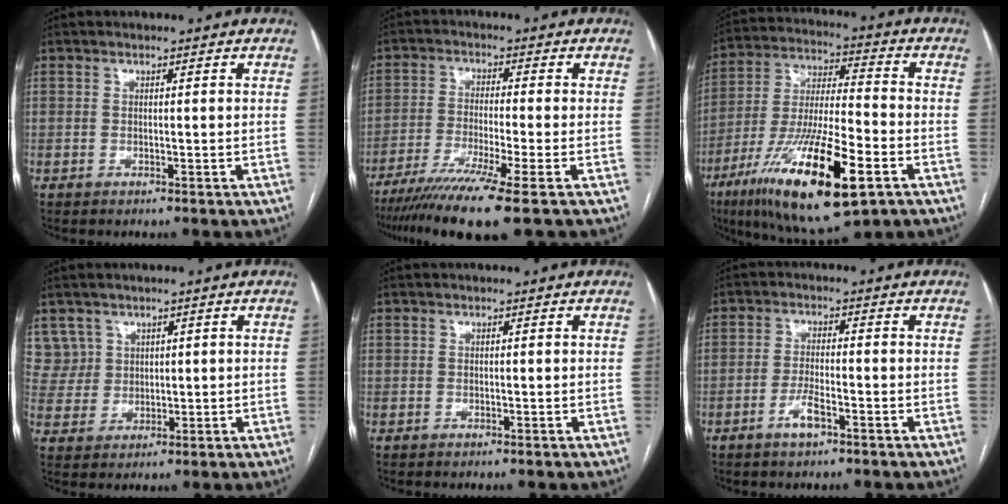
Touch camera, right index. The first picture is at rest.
{"total": 11.3, "force": [-7.9, -1.6, 7.8], "torque": [-0.130, -0.031, -0.129]}
{"total": 21.2, "force": [-9.9, 4.1, 18.3], "torque": [-0.354, -0.034, -0.167]}
{"total": 5.3, "force": [2.7, 4.6, -0.3], "torque": [0.011, 0.013, 0.061]}
{"total": 0.0}
{"total": 3.6, "force": [-2.1, 0.7, 2.9], "torque": [-0.058, 0.000, -0.040]}